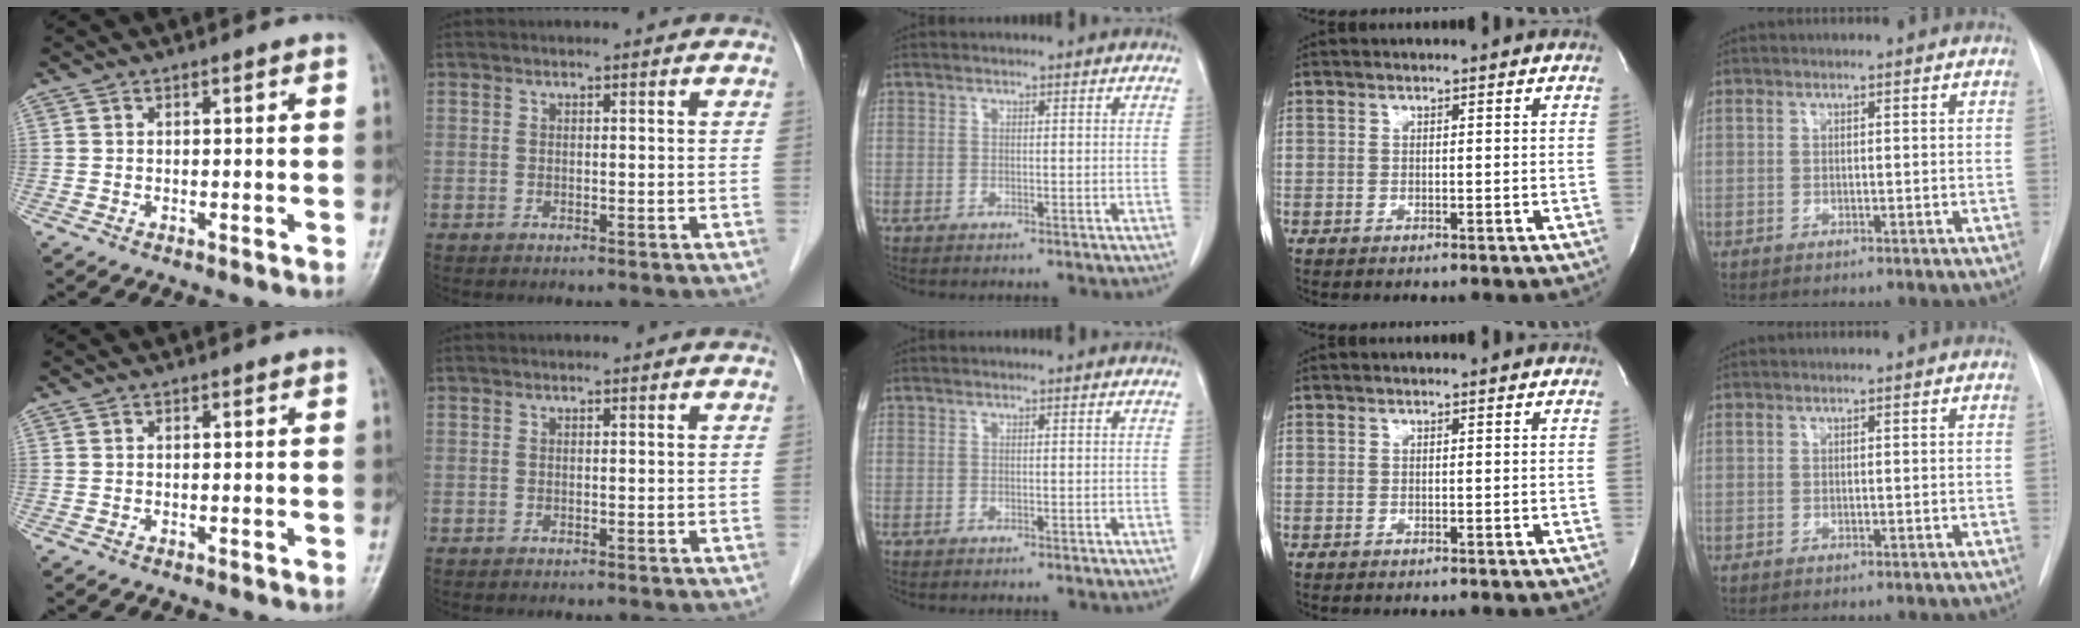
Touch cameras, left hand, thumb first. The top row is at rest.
{}